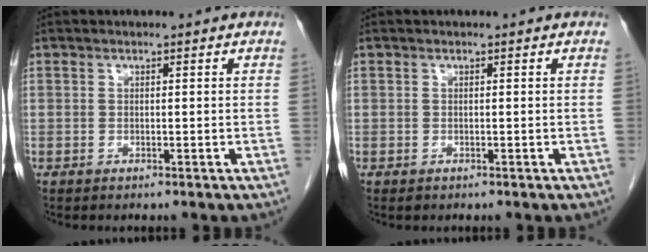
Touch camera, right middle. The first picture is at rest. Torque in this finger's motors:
{"motor_torque": [0.29, -0.05, 0.00, 0.01]}